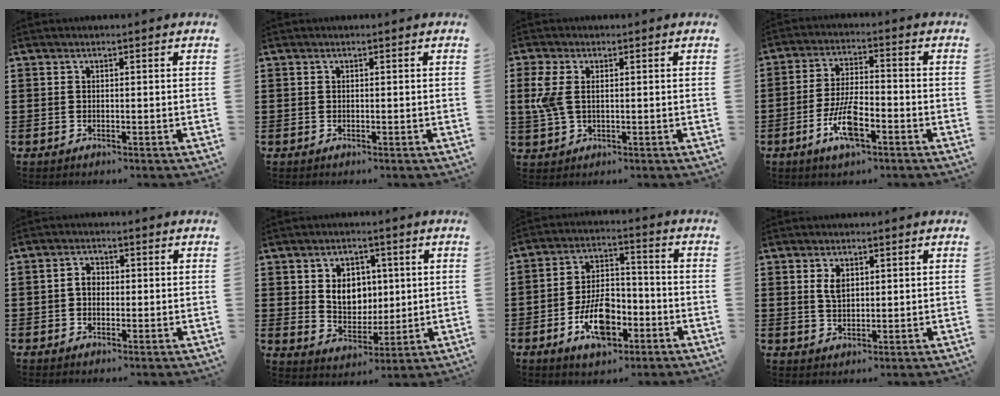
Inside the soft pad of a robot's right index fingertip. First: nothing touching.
{"total": 0.0}
{"total": 5.0, "force": [0.8, 2.7, 4.1], "torque": [-0.113, -0.002, 0.007]}
{"total": 8.1, "force": [-3.5, 2.5, 6.8], "torque": [-0.150, -0.010, -0.067]}
{"total": 2.1, "force": [0.0, 1.6, 1.5], "torque": [-0.029, 0.006, -0.002]}
{"total": 6.3, "force": [1.4, 5.2, 3.3], "torque": [-0.058, 0.007, 0.020]}
{"total": 9.6, "force": [-4.1, 4.9, 7.2], "torque": [-0.141, 0.001, -0.075]}
{"total": 2.7, "force": [1.1, 1.5, 1.9], "torque": [-0.042, 0.005, 0.020]}